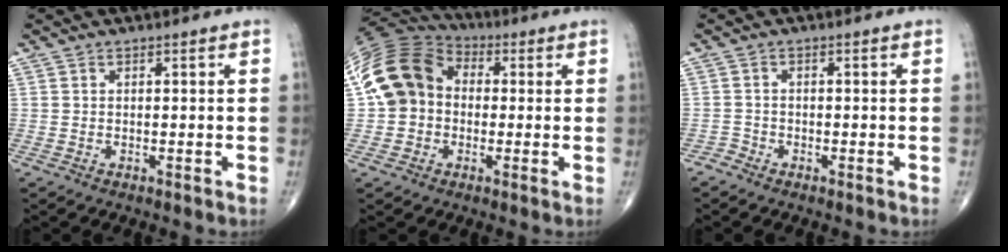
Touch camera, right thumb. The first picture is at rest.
{"total": 14.4, "force": [0.8, 11.5, 8.6], "torque": [-0.164, 0.036, 0.003]}
{"total": 1.3, "force": [-1.1, 0.5, -0.4], "torque": [0.013, -0.002, -0.027]}